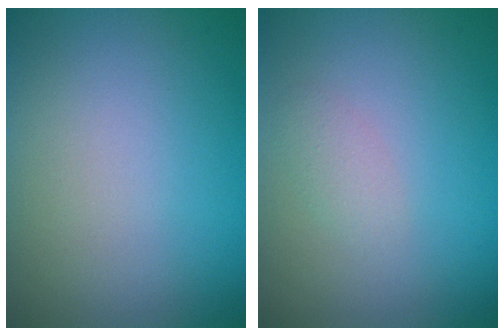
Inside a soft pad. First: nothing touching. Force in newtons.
{"total": 1.2, "press": 1.2, "slide": 0.1}